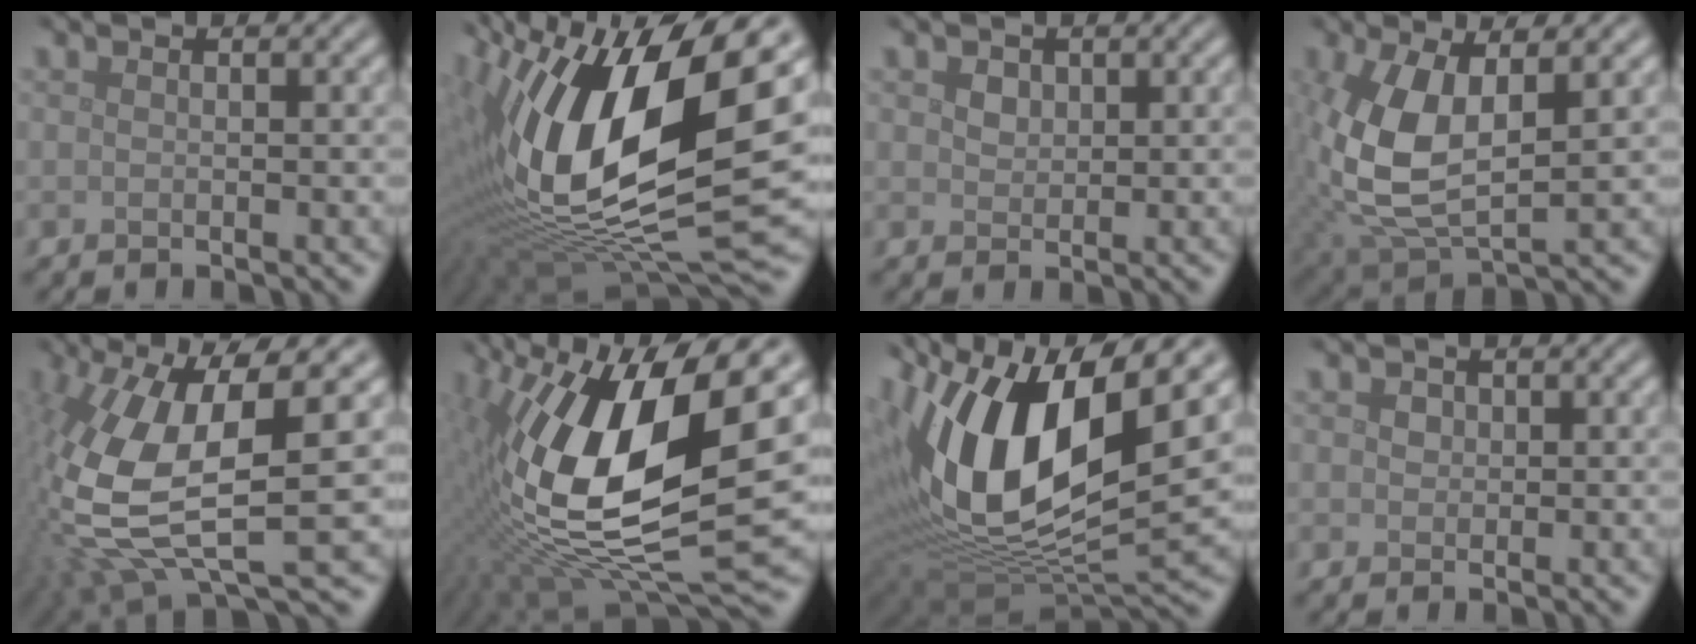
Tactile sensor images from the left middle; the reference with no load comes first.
{"total": 18.3, "force": [3.4, 8.2, 16.1], "torque": [-0.314, -0.001, 0.053]}
{"total": 1.3, "force": [0.7, 1.0, 0.5], "torque": [-0.010, -0.002, 0.013]}
{"total": 8.6, "force": [0.8, 4.2, 7.4], "torque": [-0.176, -0.005, 0.020]}
{"total": 12.6, "force": [0.6, 4.7, 11.7], "torque": [-0.270, -0.022, 0.020]}
{"total": 17.1, "force": [2.0, 7.6, 15.3], "torque": [-0.305, -0.017, 0.035]}
{"total": 15.3, "force": [3.5, 7.5, 12.9], "torque": [-0.259, -0.002, 0.060]}
{"total": 1.0, "force": [0.3, 0.8, 0.3], "torque": [-0.004, 0.000, 0.004]}